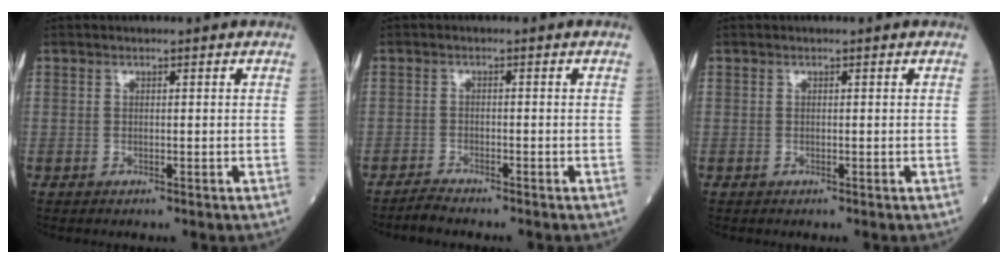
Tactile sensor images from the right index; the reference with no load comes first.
{"total": 2.0, "force": [-2.0, -0.1, 0.3], "torque": [-0.012, -0.007, -0.038]}
{"total": 0.0}